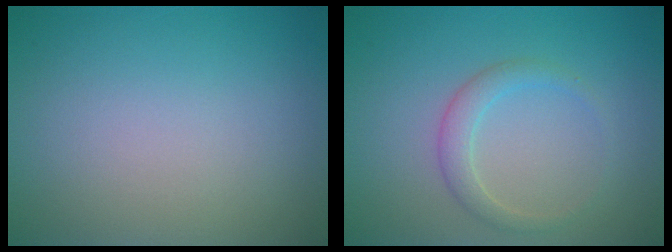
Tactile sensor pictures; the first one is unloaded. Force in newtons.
{"total": 1.9, "press": 1.9, "slide": 0.1}